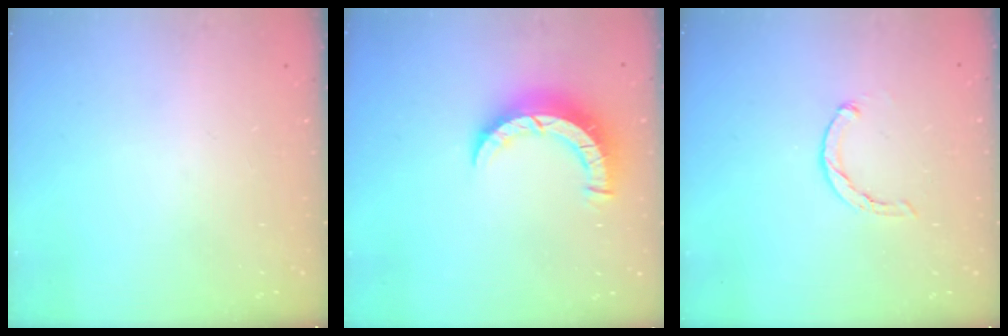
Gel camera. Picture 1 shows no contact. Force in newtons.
{"total": 7.9, "press": 7.9, "slide": 1.0}
{"total": 1.1, "press": 1.1, "slide": 0.2}